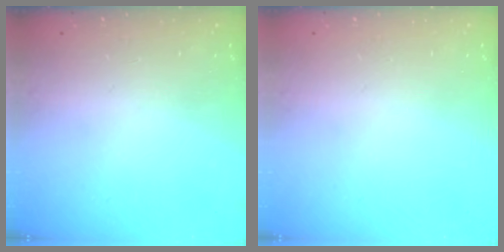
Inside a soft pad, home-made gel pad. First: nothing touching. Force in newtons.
{"total": 0.0}